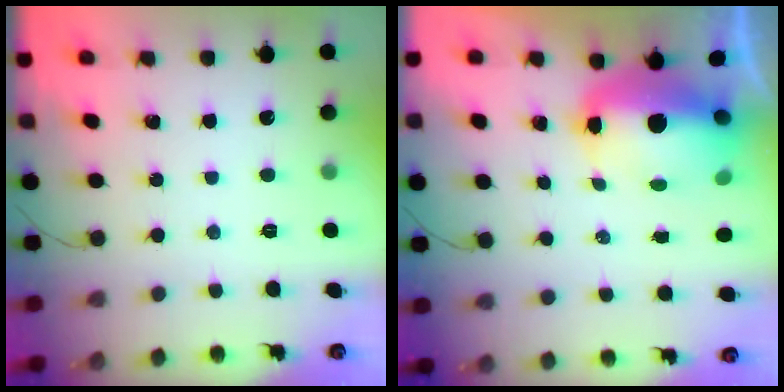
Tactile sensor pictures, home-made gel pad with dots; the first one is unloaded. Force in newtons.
{"total": 16.6, "press": 14.5, "slide": 8.2}